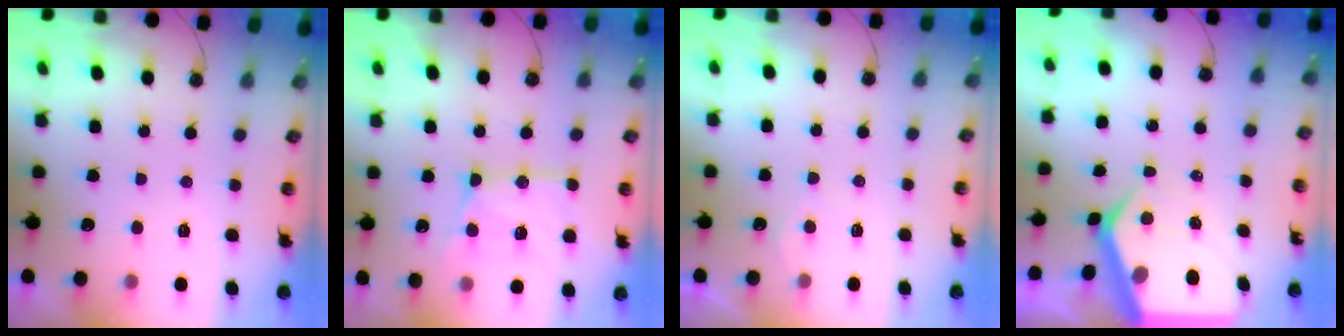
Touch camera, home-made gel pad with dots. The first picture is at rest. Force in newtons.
{"total": 15.0, "press": 14.9, "slide": 1.6}
{"total": 3.3, "press": 3.2, "slide": 0.5}
{"total": 8.8, "press": 8.8, "slide": 0.9}